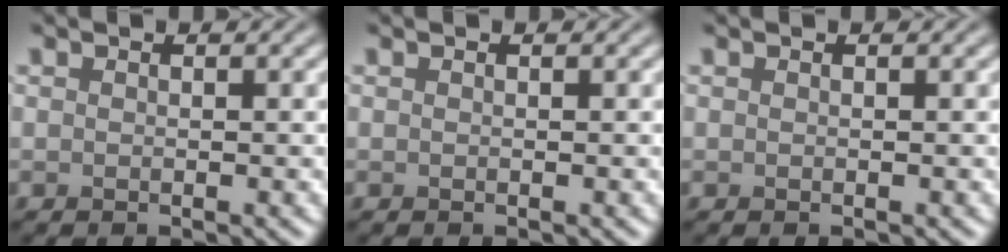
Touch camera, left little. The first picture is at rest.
{"total": 0.0}
{"total": 0.0}